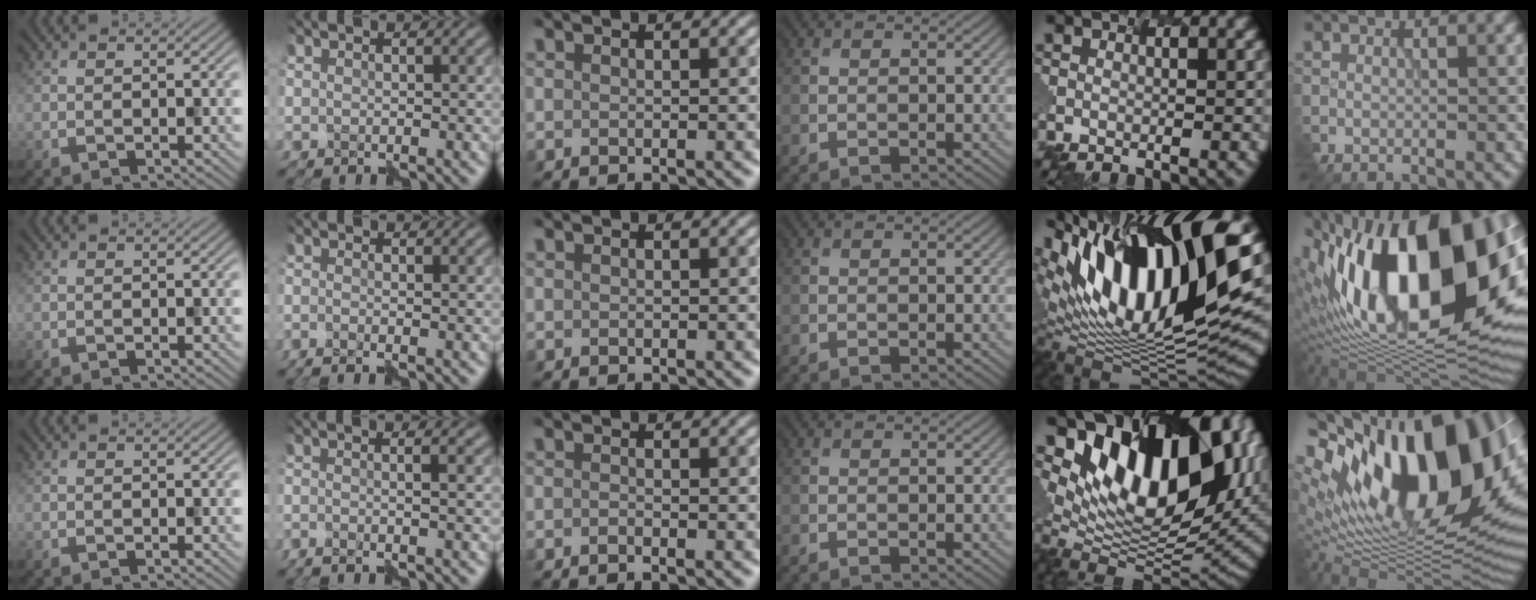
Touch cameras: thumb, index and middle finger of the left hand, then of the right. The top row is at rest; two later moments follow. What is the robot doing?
{"motion": "assemble", "object": "hinged jar"}